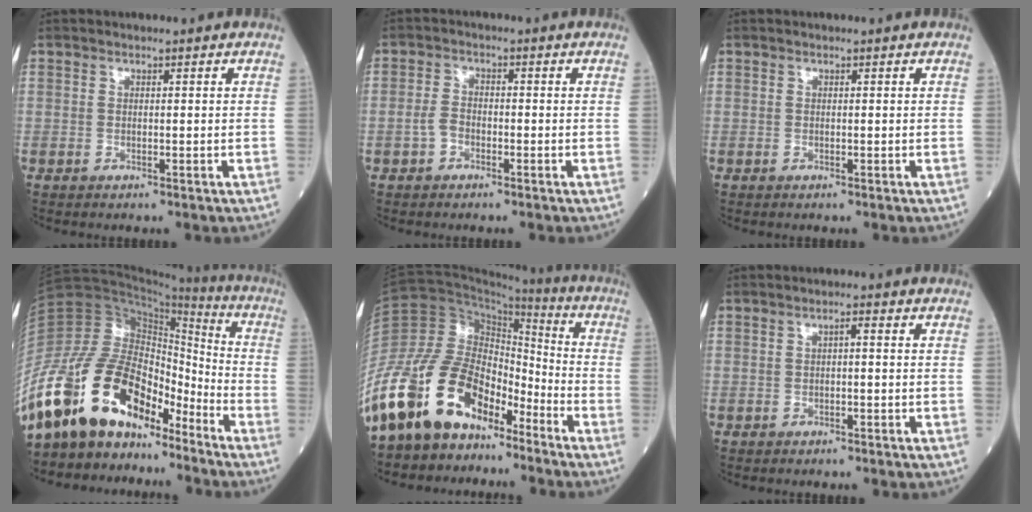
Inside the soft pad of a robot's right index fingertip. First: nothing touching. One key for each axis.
{"total": 2.5, "fx": -1.2, "fy": 1.7, "fz": 1.4, "tx": -0.029, "ty": 0.005, "tz": -0.024}
{"total": 0.0}
{"total": 21.6, "fx": -16.2, "fy": 8.4, "fz": 11.6, "tx": -0.241, "ty": 0.036, "tz": -0.295}
{"total": 20.4, "fx": -15.2, "fy": 9.3, "fz": 9.9, "tx": -0.215, "ty": 0.036, "tz": -0.282}
{"total": 1.0, "fx": 0.0, "fy": 0.2, "fz": 1.0, "tx": -0.014, "ty": 0.004, "tz": 0.000}